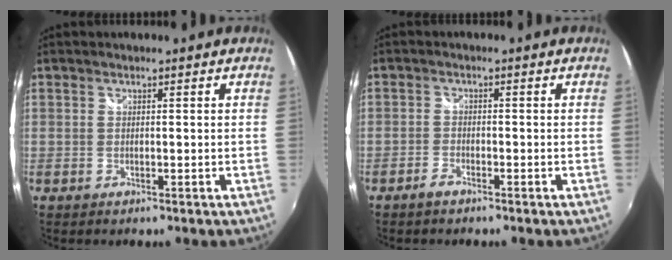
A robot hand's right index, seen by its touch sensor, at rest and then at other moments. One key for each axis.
{"total": 2.0, "fx": -1.7, "fy": 0.7, "fz": 0.8, "tx": -0.026, "ty": 0.000, "tz": -0.035}